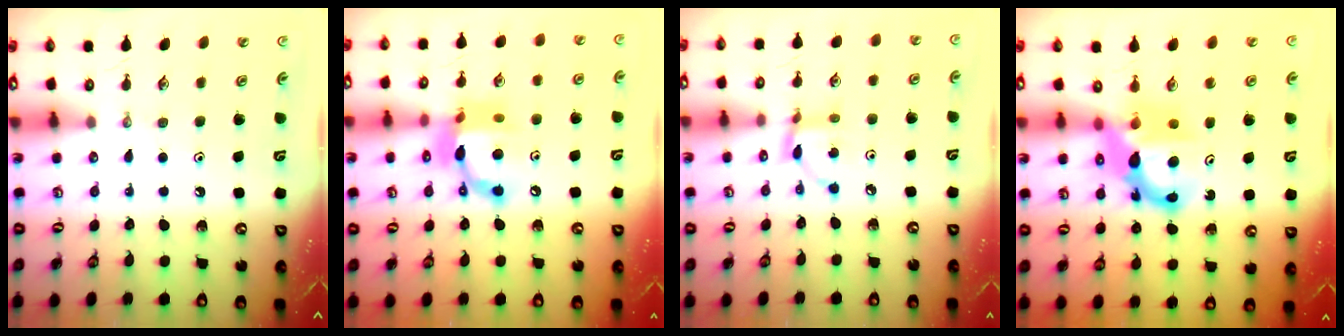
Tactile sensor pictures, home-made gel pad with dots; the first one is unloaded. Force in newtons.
{"total": 15.4, "press": 15.4, "slide": 1.0}
{"total": 5.3, "press": 5.3, "slide": 0.3}
{"total": 8.4, "press": 8.4, "slide": 0.9}